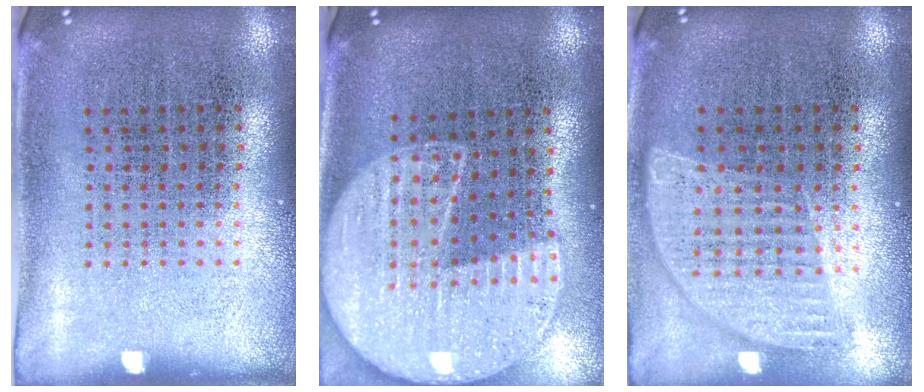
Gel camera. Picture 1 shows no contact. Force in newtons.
{"total": 2.2, "press": 1.9, "slide": 1.0}
{"total": 0.9, "press": 0.9, "slide": 0.2}